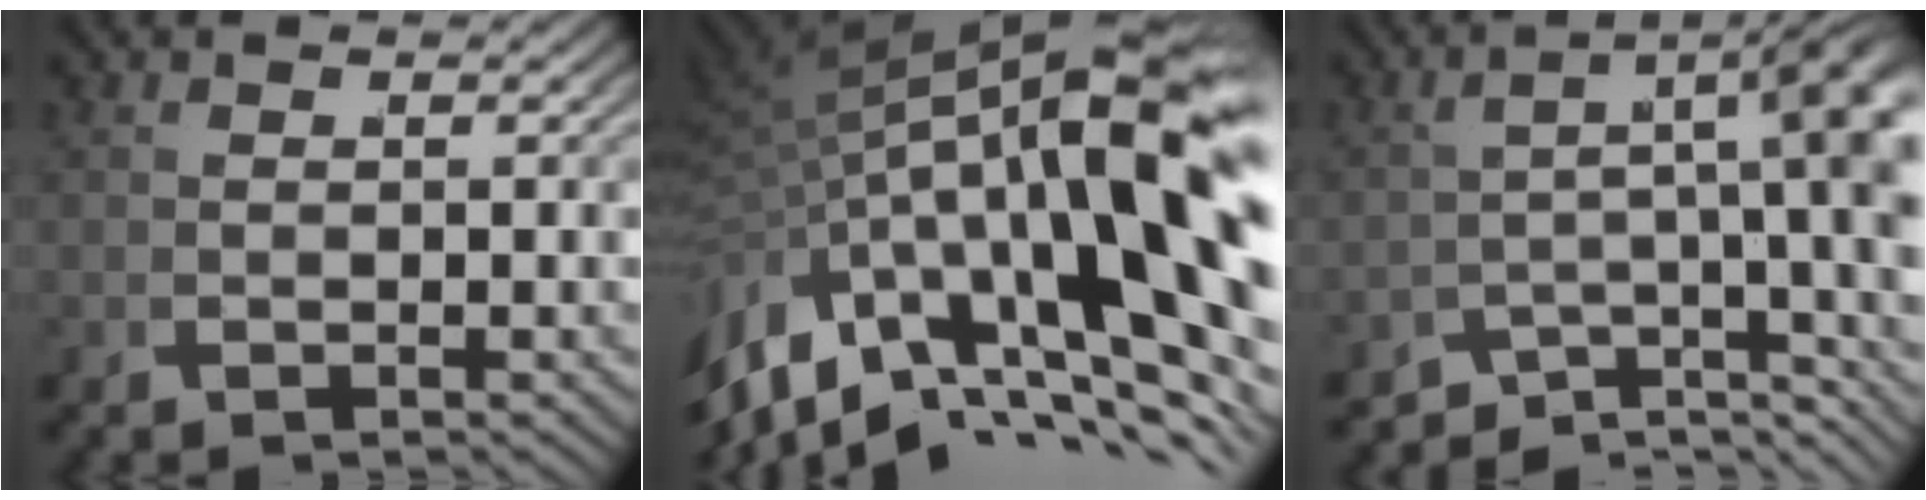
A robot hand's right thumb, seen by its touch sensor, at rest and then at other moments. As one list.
[{"total": 21.6, "force": [-1.3, 11.6, 18.1], "torque": [-0.311, -0.044, 0.015]}, {"total": 9.6, "force": [-2.8, 5.0, 7.7], "torque": [-0.114, -0.029, -0.036]}]